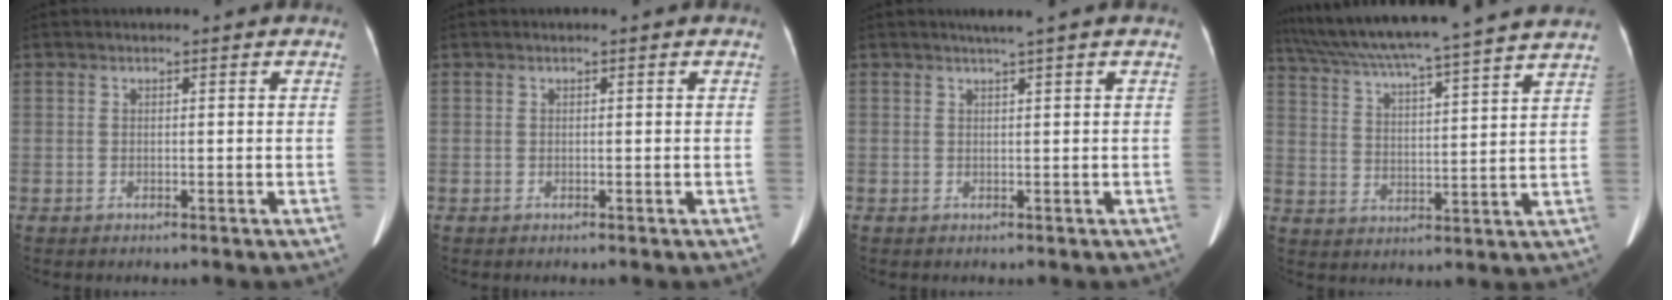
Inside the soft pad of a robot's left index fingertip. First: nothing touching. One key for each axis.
{"total": 0.0}
{"total": 0.8, "fx": 0.6, "fy": -0.2, "fz": 0.5, "tx": -0.010, "ty": 0.004, "tz": 0.015}
{"total": 22.3, "fx": 19.6, "fy": -0.7, "fz": 10.5, "tx": -0.189, "ty": 0.004, "tz": 0.285}